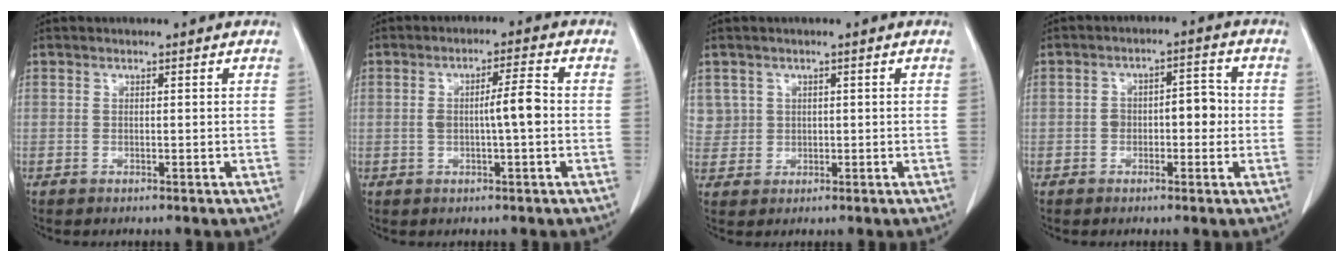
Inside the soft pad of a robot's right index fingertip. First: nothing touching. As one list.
[{"total": 4.9, "force": [-0.4, 0.4, 4.8], "torque": [-0.084, 0.010, -0.004]}, {"total": 3.0, "force": [1.0, 2.8, -0.3], "torque": [0.023, 0.005, 0.016]}, {"total": 4.8, "force": [-0.8, 2.6, 4.0], "torque": [-0.058, 0.023, -0.013]}]